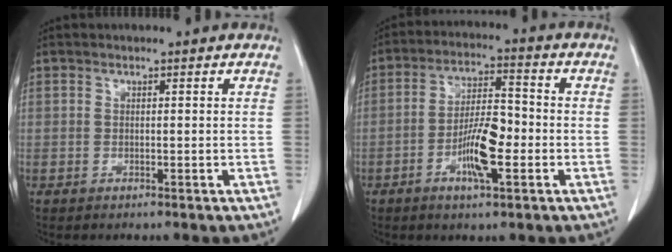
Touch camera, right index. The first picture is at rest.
{"total": 8.7, "force": [-2.7, 2.1, 8.0], "torque": [-0.151, 0.004, -0.049]}